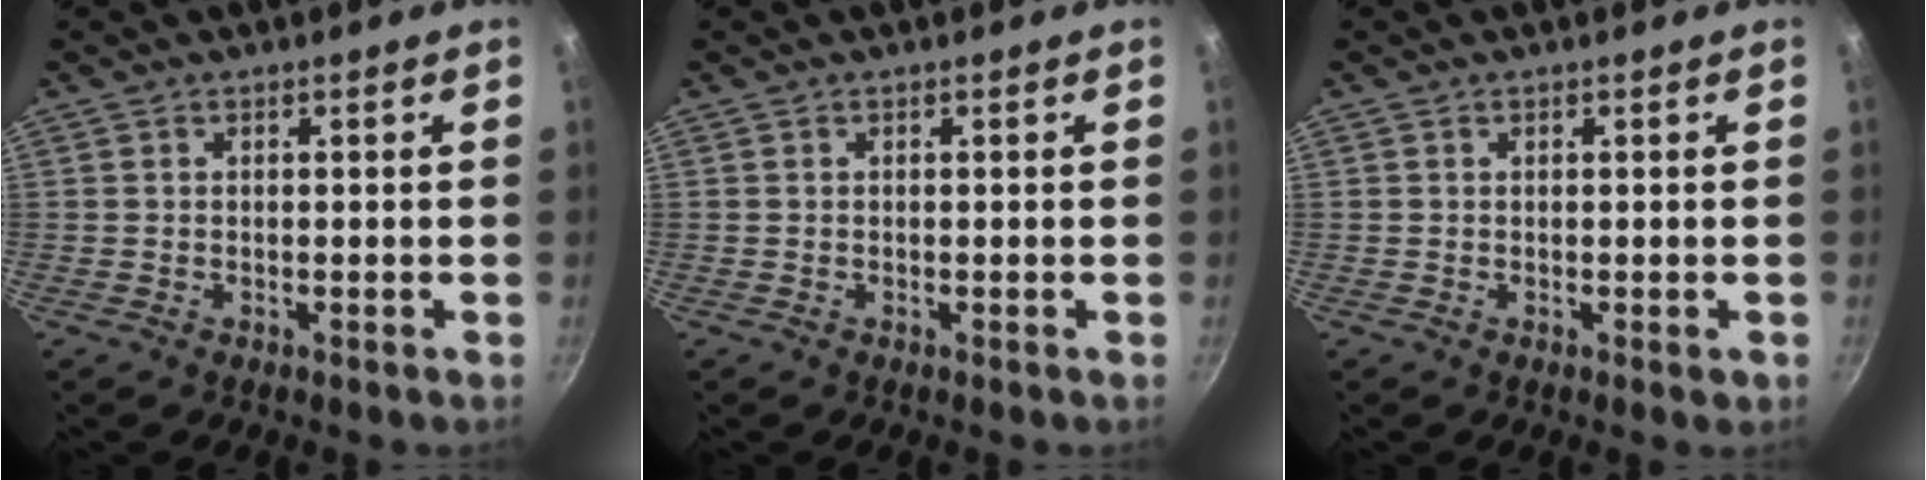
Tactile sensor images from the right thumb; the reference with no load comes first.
{"total": 0.0}
{"total": 0.9, "force": [0.0, 0.5, 0.8], "torque": [-0.007, 0.000, 0.000]}